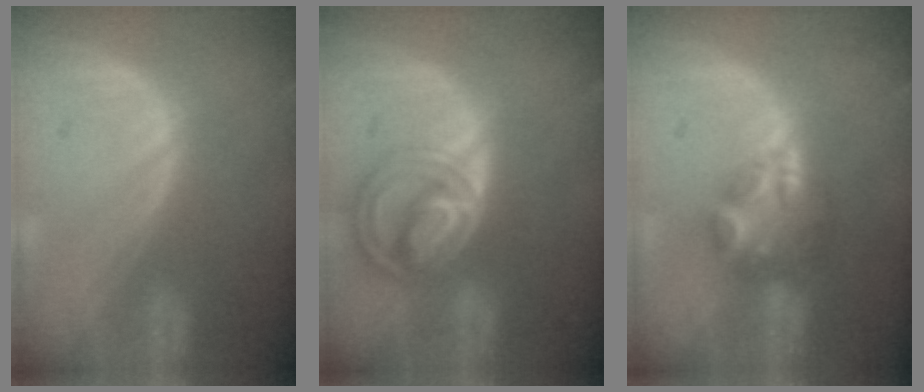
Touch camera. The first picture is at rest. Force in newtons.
{"total": 8.5, "press": 7.3, "slide": 4.3}
{"total": 6.1, "press": 5.4, "slide": 2.9}